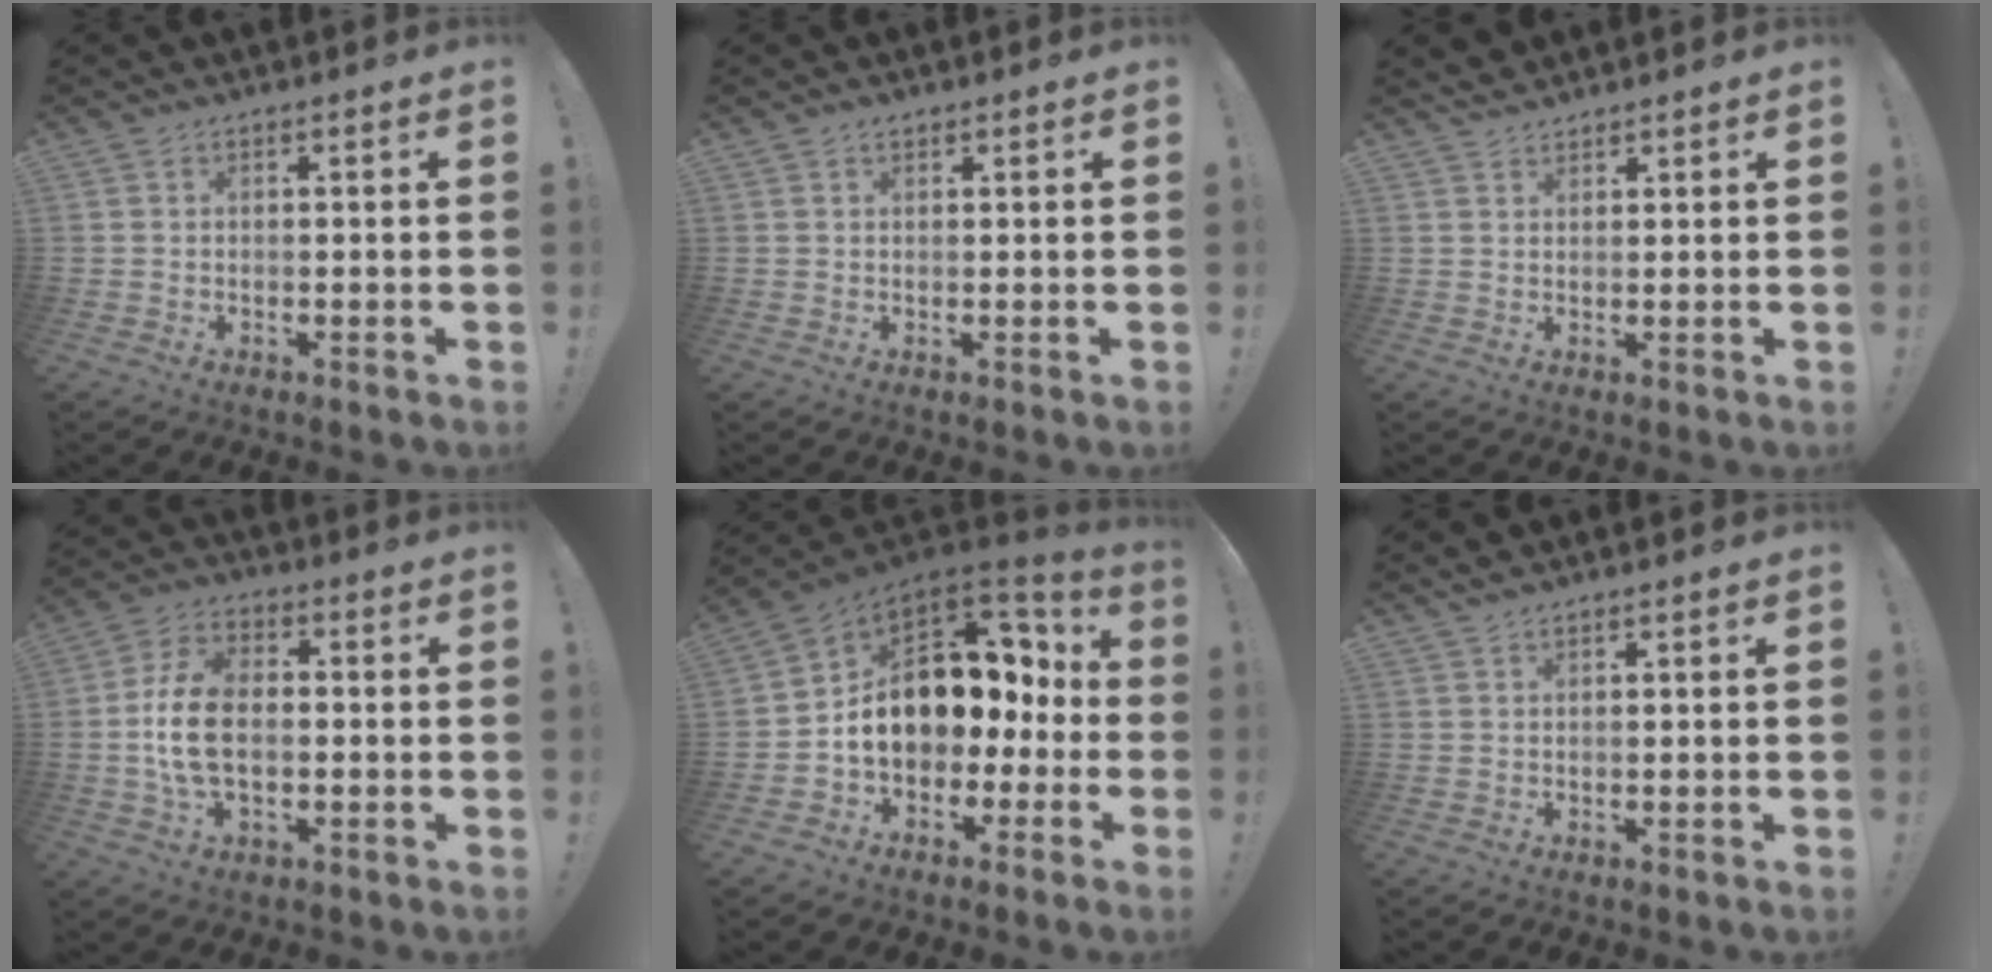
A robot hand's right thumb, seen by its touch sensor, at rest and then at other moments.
{"total": 0.8, "force": [0.6, 0.4, 0.3], "torque": [-0.004, -0.001, 0.012]}
{"total": 2.7, "force": [2.4, 1.1, 0.5], "torque": [-0.012, -0.012, 0.048]}
{"total": 12.4, "force": [-1.3, 7.5, 9.8], "torque": [-0.186, 0.002, -0.021]}
{"total": 15.4, "force": [1.5, 11.5, 10.2], "torque": [-0.145, -0.007, 0.049]}
{"total": 0.9, "force": [0.8, -0.1, 0.5], "torque": [-0.018, 0.002, 0.015]}